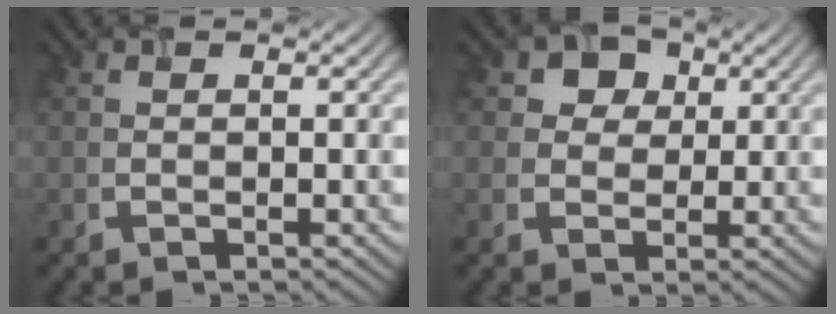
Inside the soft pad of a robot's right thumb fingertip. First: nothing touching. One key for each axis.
{"total": 4.6, "fx": 1.9, "fy": 3.9, "fz": 1.6, "tx": -0.042, "ty": -0.015, "tz": 0.033}